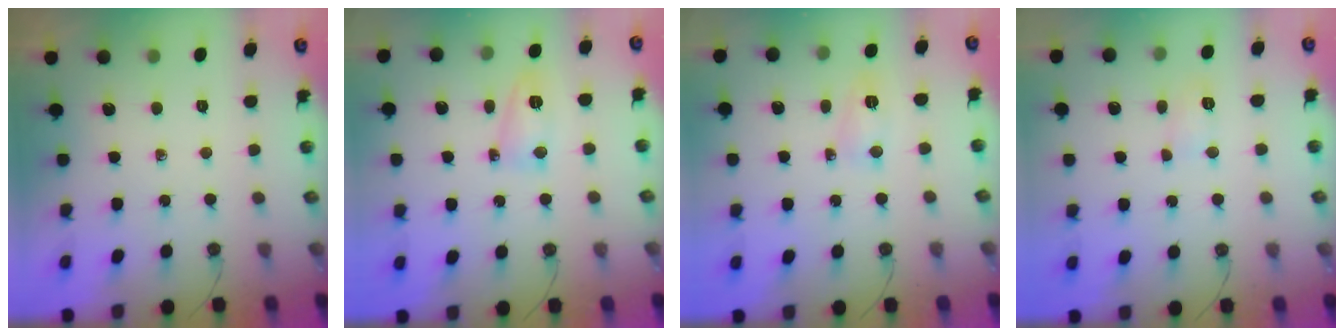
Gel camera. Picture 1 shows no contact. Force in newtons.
{"total": 5.2, "press": 5.1, "slide": 1.1}
{"total": 3.3, "press": 3.2, "slide": 1.1}
{"total": 3.8, "press": 3.8, "slide": 0.3}